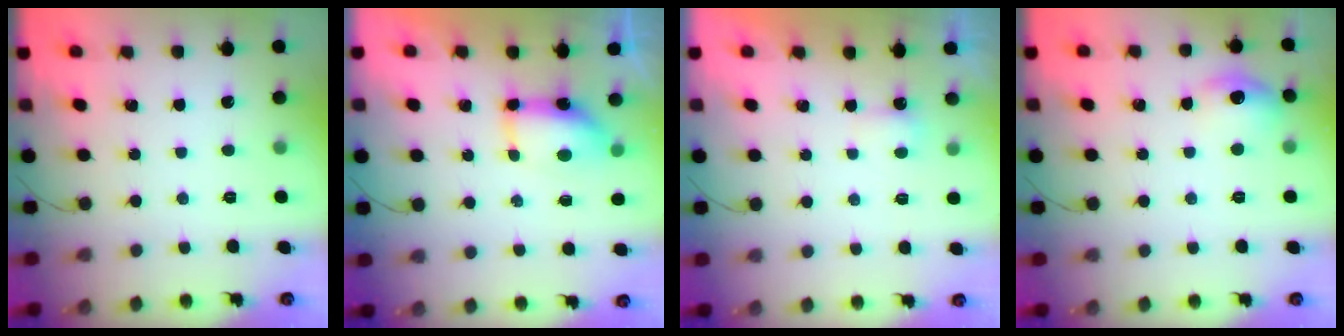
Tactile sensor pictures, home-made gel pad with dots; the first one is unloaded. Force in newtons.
{"total": 7.3, "press": 7.3, "slide": 0.7}
{"total": 2.8, "press": 2.7, "slide": 0.7}
{"total": 8.9, "press": 8.8, "slide": 1.4}